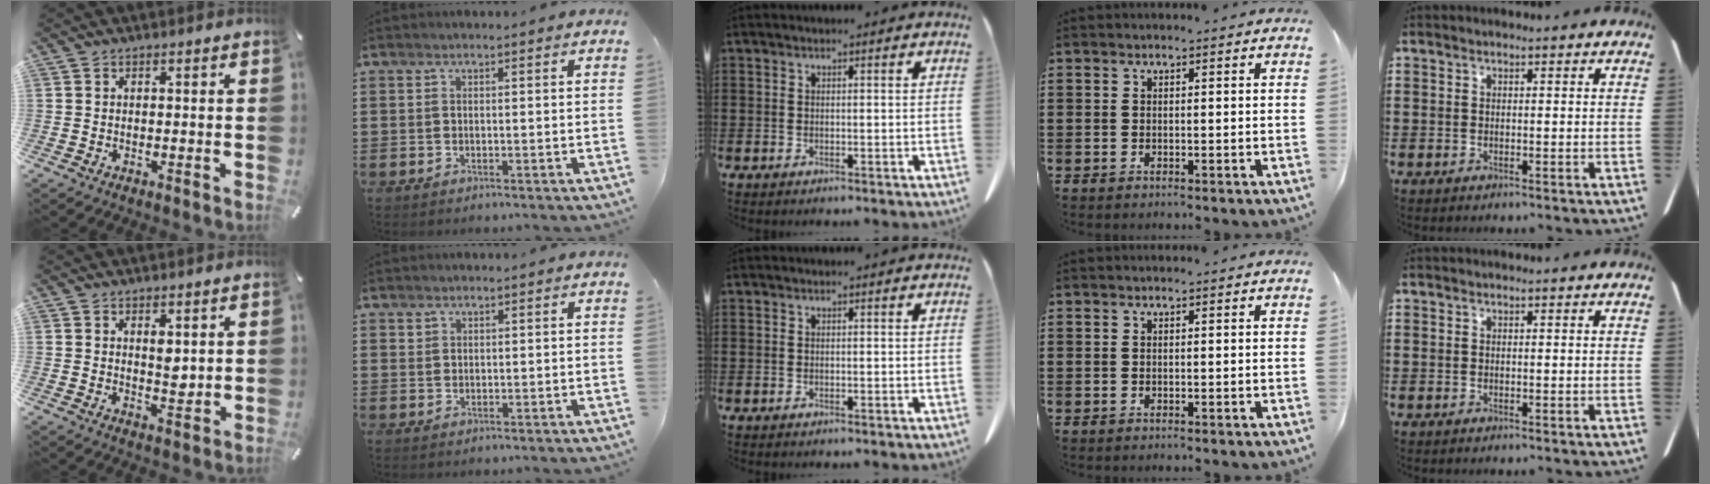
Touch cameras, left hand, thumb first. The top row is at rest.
{"thumb": {"total": 3.6, "force": [1.9, 1.9, 2.5], "torque": [-0.029, -0.013, 0.027]}, "index": {"total": 0.8, "force": [0.7, 0.4, 0.1], "torque": [-0.005, 0.000, 0.016]}}